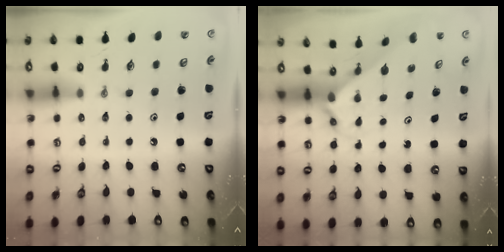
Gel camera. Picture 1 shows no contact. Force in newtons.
{"total": 1.2, "press": 1.2, "slide": 0.1}